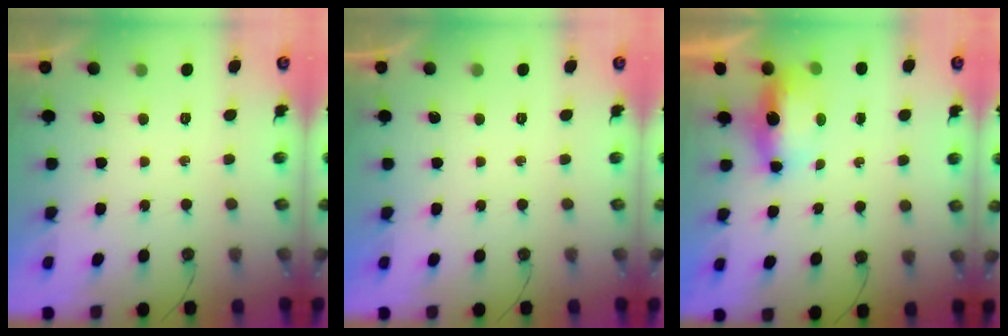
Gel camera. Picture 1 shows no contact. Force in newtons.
{"total": 0.0}
{"total": 14.7, "press": 7.8, "slide": 12.5}